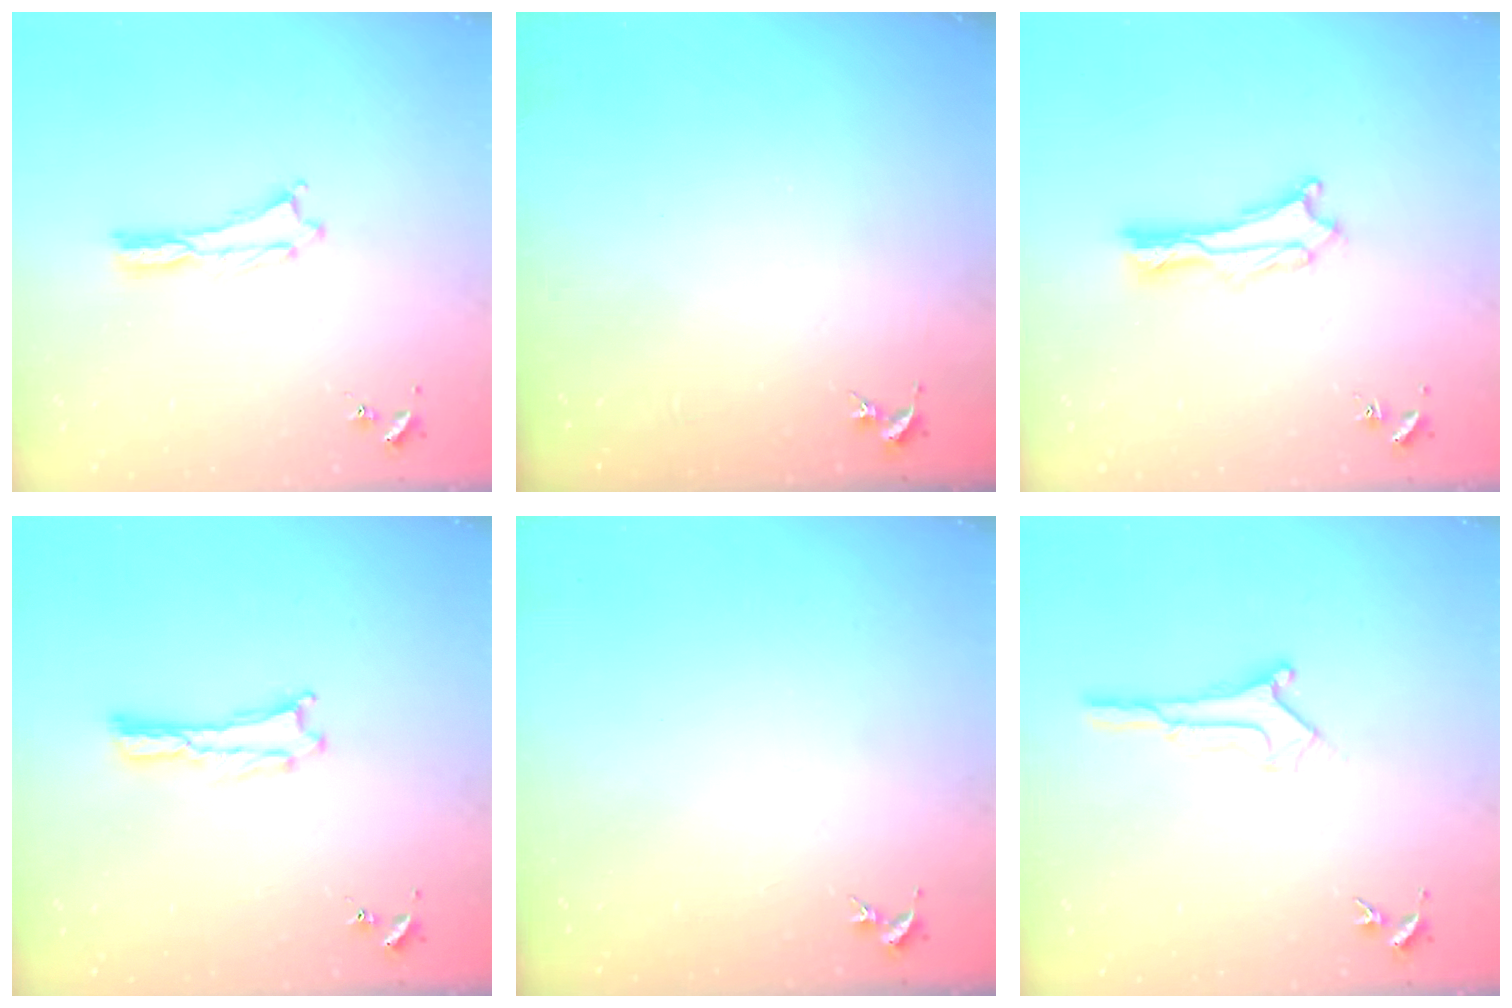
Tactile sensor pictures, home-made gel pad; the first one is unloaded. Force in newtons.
{"total": 0.0}
{"total": 1.1, "press": 1.1, "slide": 0.2}
{"total": 0.0}
{"total": 0.0}
{"total": 0.9, "press": 0.9, "slide": 0.1}